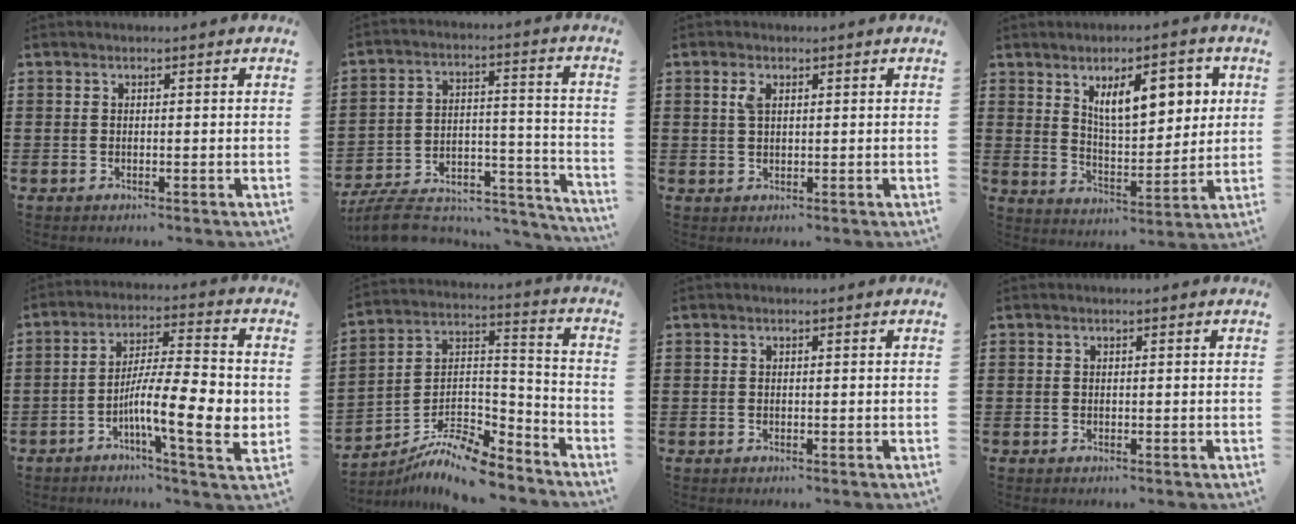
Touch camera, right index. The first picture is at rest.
{"total": 9.7, "force": [-8.6, 2.6, 3.6], "torque": [-0.058, 0.027, -0.162]}
{"total": 2.1, "force": [0.8, 1.0, 1.7], "torque": [-0.038, 0.005, 0.012]}
{"total": 9.5, "force": [4.0, 4.0, 7.6], "torque": [-0.117, -0.004, 0.062]}
{"total": 12.7, "force": [-2.9, 2.5, 12.1], "torque": [-0.216, -0.010, -0.055]}
{"total": 10.1, "force": [-8.5, 3.0, 4.5], "torque": [-0.088, 0.024, -0.169]}
{"total": 0.0}
{"total": 0.0}